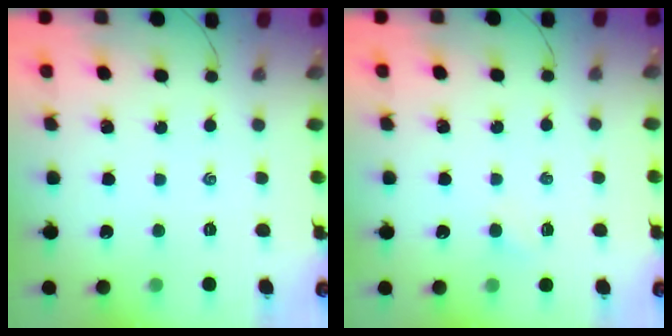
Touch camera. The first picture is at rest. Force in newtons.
{"total": 1.3, "press": 1.2, "slide": 0.5}